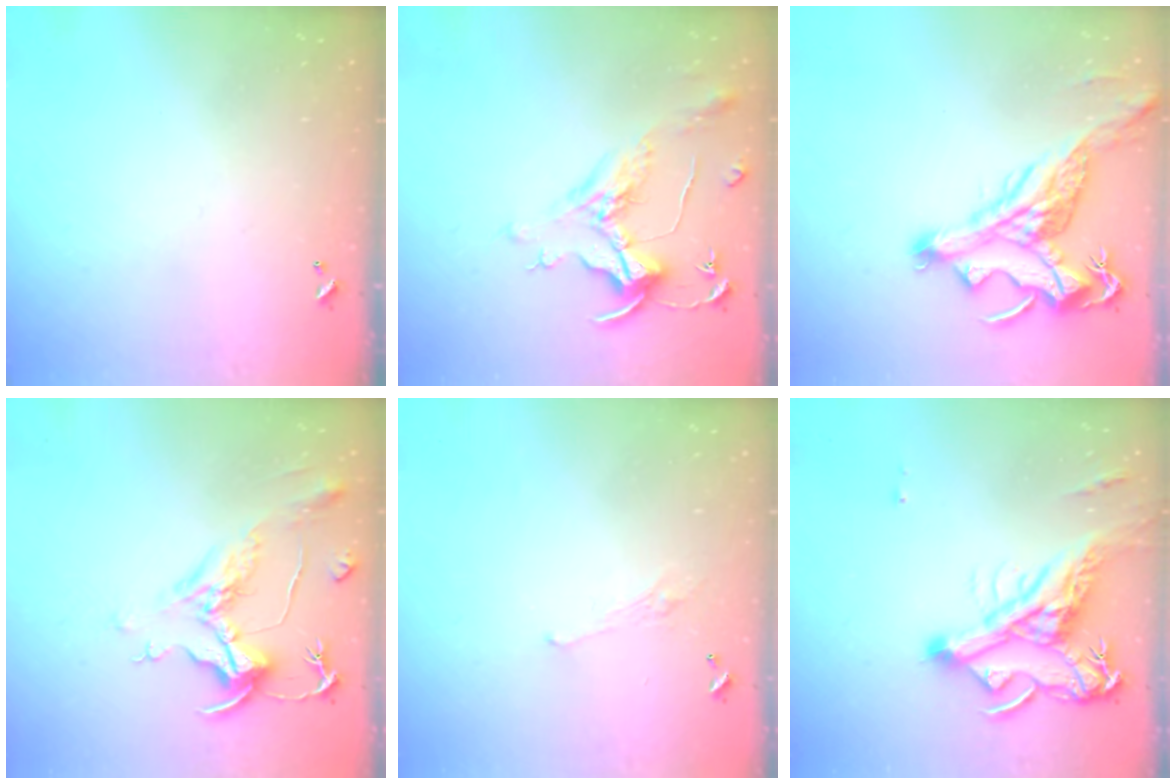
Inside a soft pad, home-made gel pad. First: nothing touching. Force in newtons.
{"total": 1.5, "press": 1.3, "slide": 0.7}
{"total": 3.7, "press": 3.5, "slide": 1.3}
{"total": 2.0, "press": 1.5, "slide": 1.3}
{"total": 0.5, "press": 0.2, "slide": 0.5}
{"total": 9.3, "press": 9.1, "slide": 2.1}